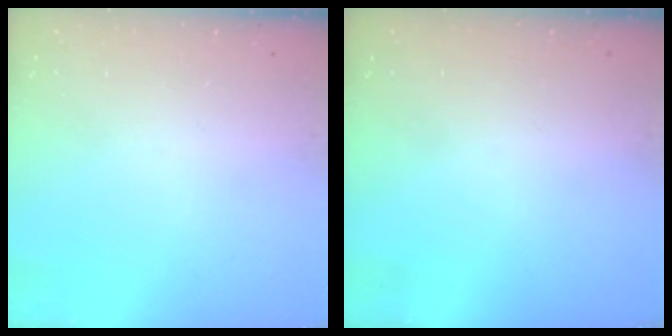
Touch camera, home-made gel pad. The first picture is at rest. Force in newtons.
{"total": 0.0}